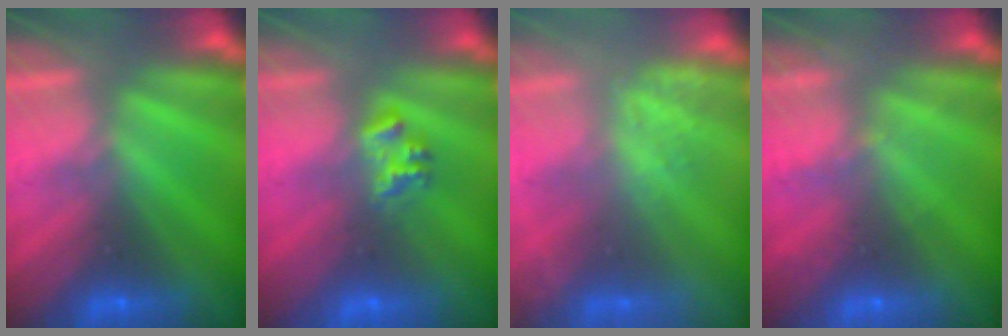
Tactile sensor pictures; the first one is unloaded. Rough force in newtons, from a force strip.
{"total": 2.2}
{"total": 2.4}
{"total": 2.0}